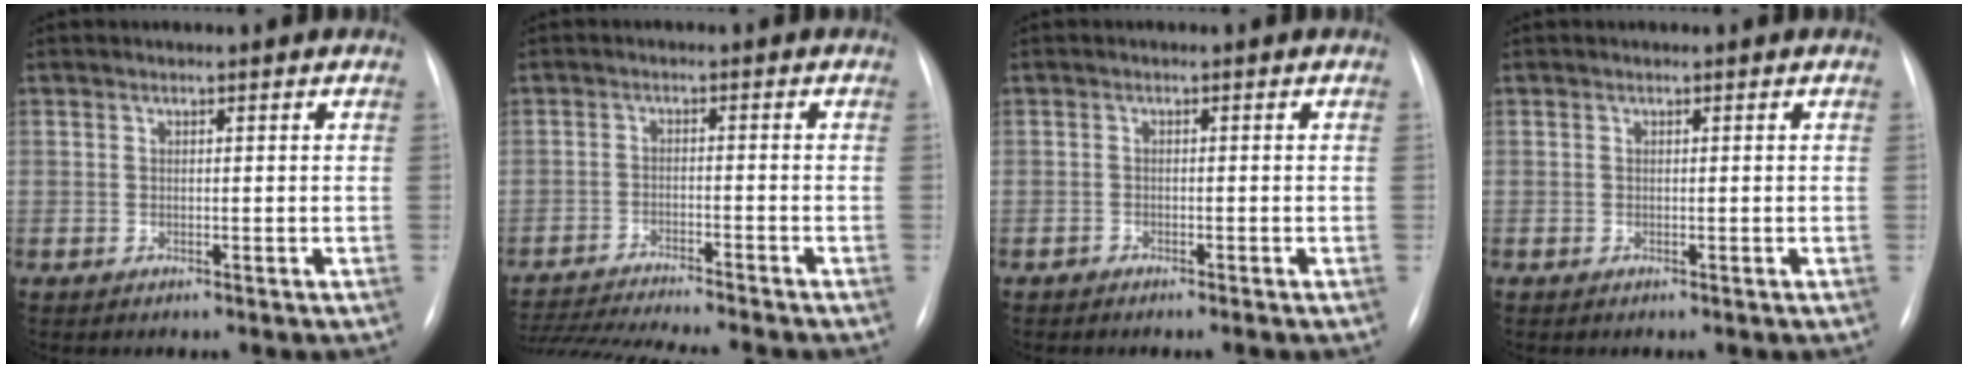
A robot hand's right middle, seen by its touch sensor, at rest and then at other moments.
{"total": 15.4, "force": [-14.0, -0.1, 6.4], "torque": [-0.106, -0.020, -0.213]}
{"total": 0.8, "force": [-0.8, 0.0, 0.2], "torque": [-0.003, 0.000, -0.014]}
{"total": 0.0}